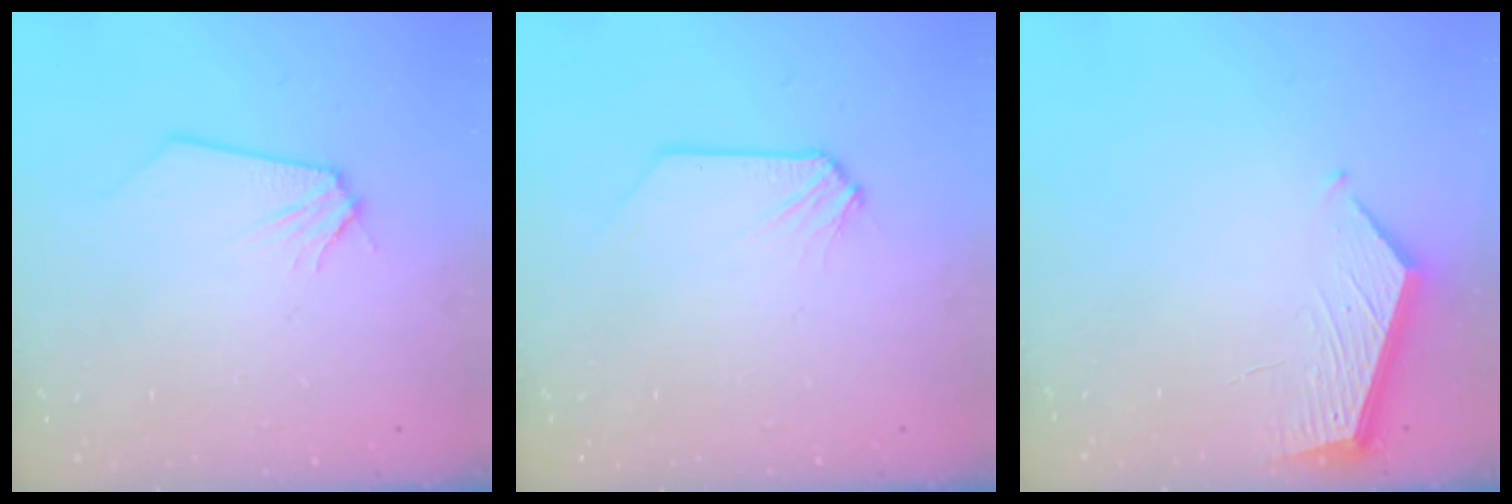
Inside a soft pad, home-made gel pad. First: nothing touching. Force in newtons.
{"total": 0.0}
{"total": 5.4, "press": 5.4, "slide": 0.4}